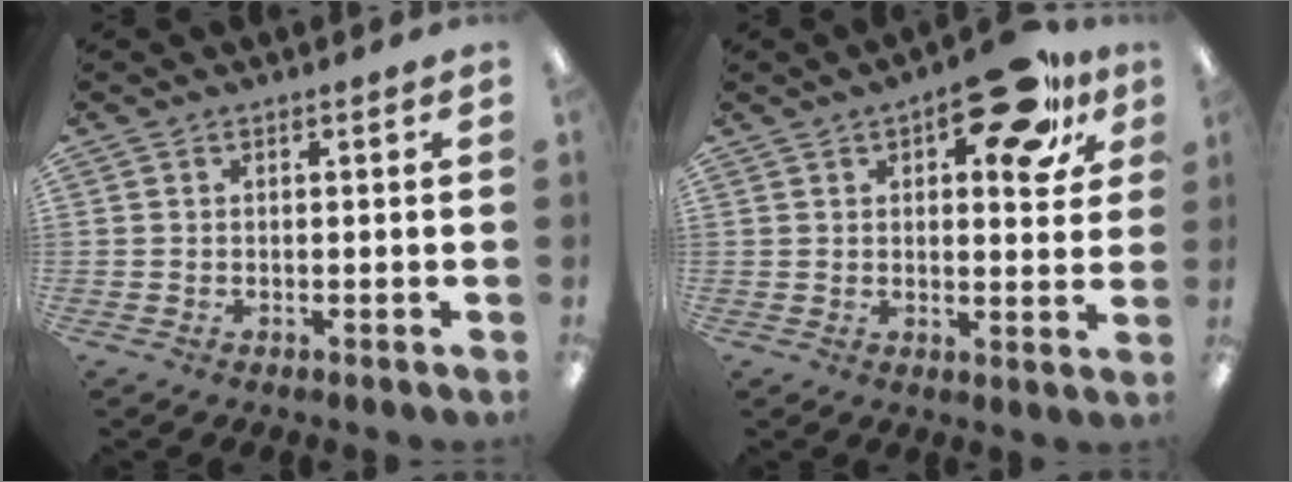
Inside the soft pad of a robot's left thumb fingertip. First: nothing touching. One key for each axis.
{"total": 17.4, "fx": 9.3, "fy": 8.0, "fz": 12.3, "tx": -0.143, "ty": -0.043, "tz": 0.145}